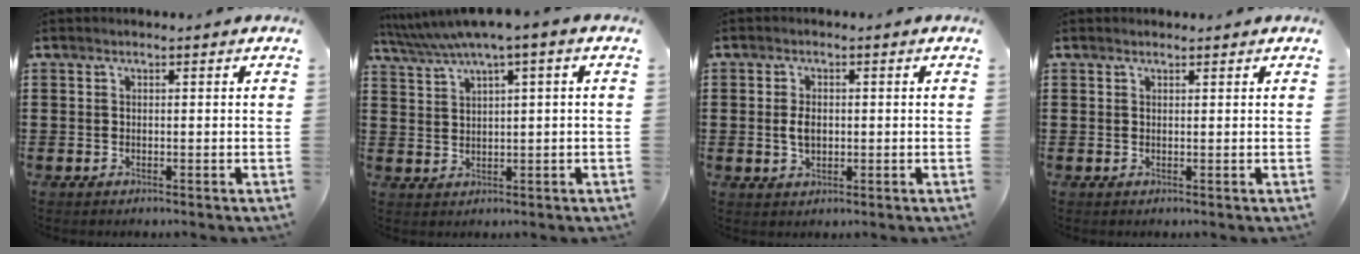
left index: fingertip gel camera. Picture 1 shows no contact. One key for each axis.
{"total": 3.9, "fx": 2.1, "fy": 0.1, "fz": 3.2, "tx": -0.074, "ty": -0.013, "tz": 0.032}
{"total": 3.1, "fx": 0.0, "fy": 2.0, "fz": 2.5, "tx": -0.058, "ty": 0.003, "tz": -0.004}
{"total": 0.7, "fx": 0.6, "fy": 0.1, "fz": 0.1, "tx": -0.003, "ty": 0.001, "tz": 0.013}